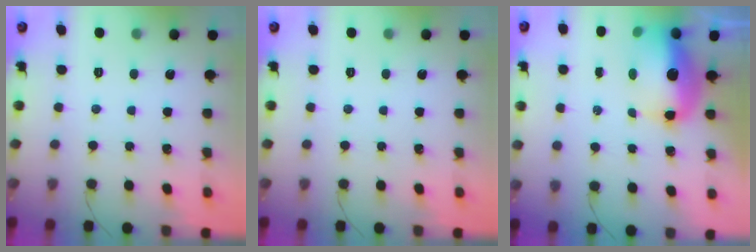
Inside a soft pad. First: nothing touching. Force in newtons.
{"total": 0.0}
{"total": 13.8, "press": 13.4, "slide": 3.2}